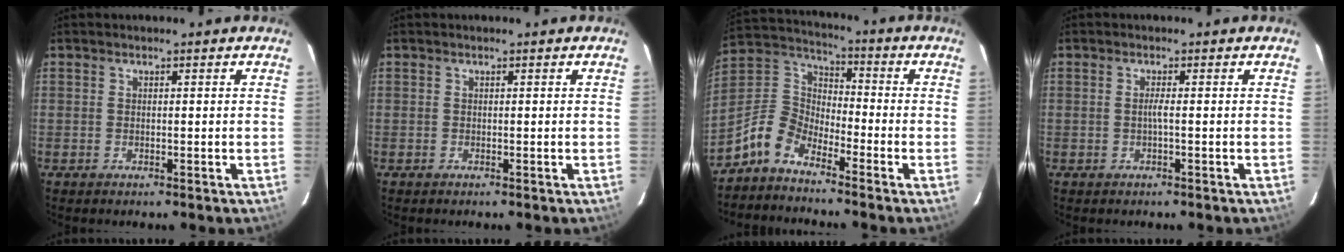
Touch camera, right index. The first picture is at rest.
{"total": 0.0}
{"total": 8.3, "force": [-6.5, 4.0, 3.3], "torque": [-0.079, 0.029, -0.150]}
{"total": 1.0, "force": [-0.2, -0.4, 0.8], "torque": [-0.014, 0.000, -0.006]}